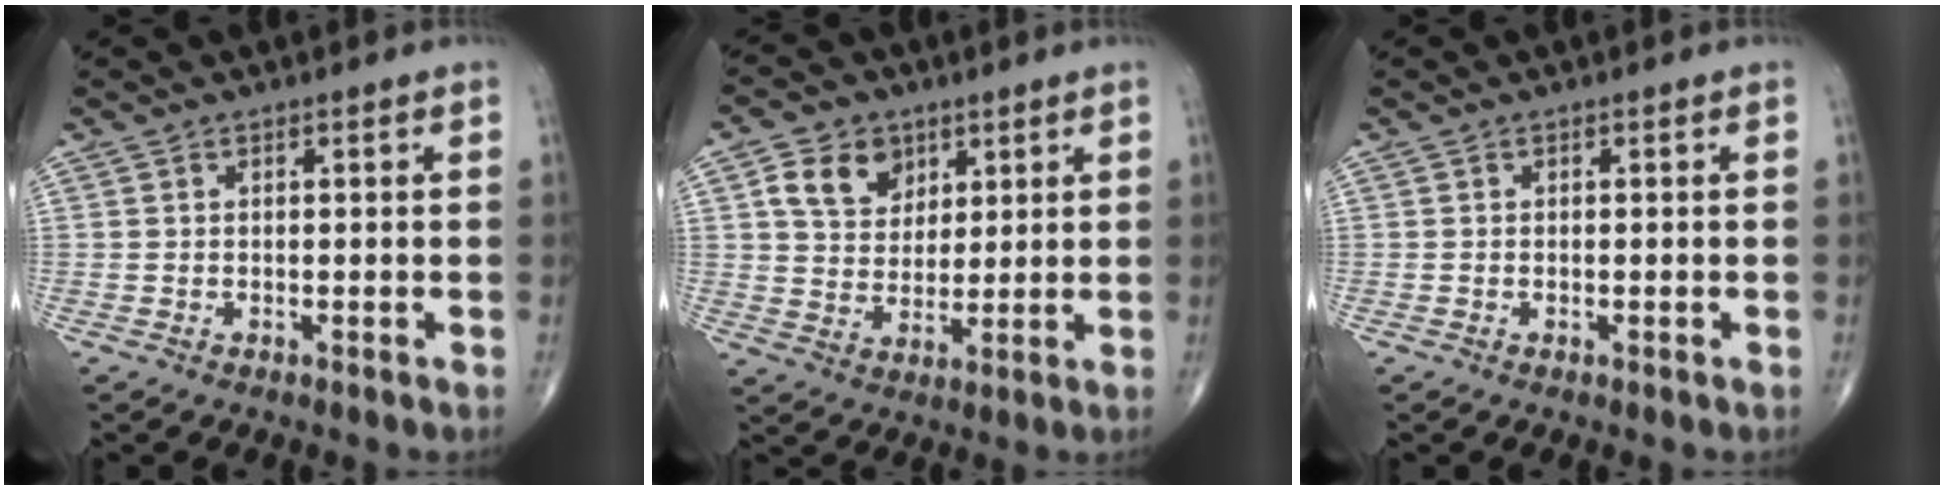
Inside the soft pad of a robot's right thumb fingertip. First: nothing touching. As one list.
[{"total": 9.1, "force": [4.0, 7.0, 4.2], "torque": [-0.046, -0.016, 0.073]}, {"total": 0.0}]